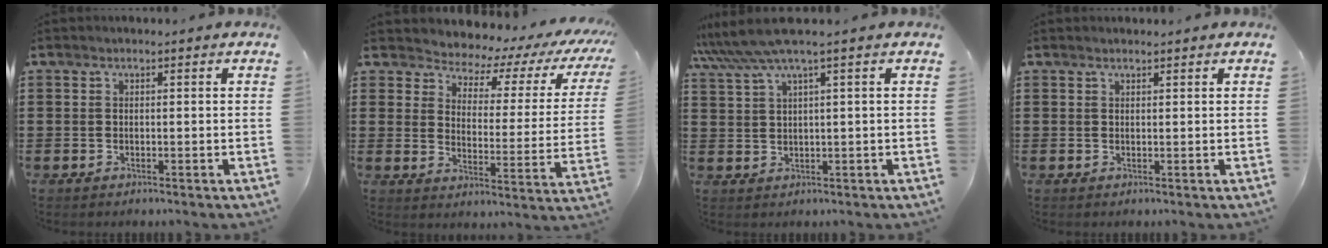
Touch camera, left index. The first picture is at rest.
{"total": 3.6, "force": [3.3, 1.3, 0.6], "torque": [-0.039, -0.033, 0.047]}
{"total": 4.8, "force": [2.9, -0.5, 3.8], "torque": [-0.089, -0.011, 0.047]}
{"total": 0.7, "force": [0.6, 0.1, 0.2], "torque": [-0.004, -0.001, 0.013]}